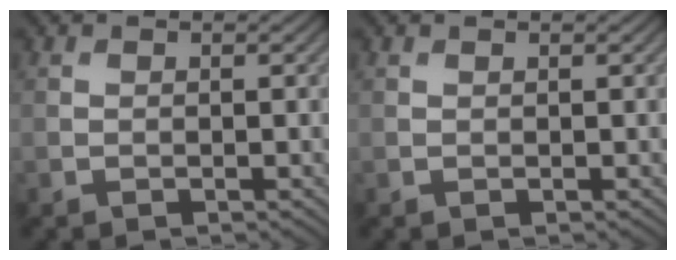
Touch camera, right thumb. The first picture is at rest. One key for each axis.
{"total": 0.0}